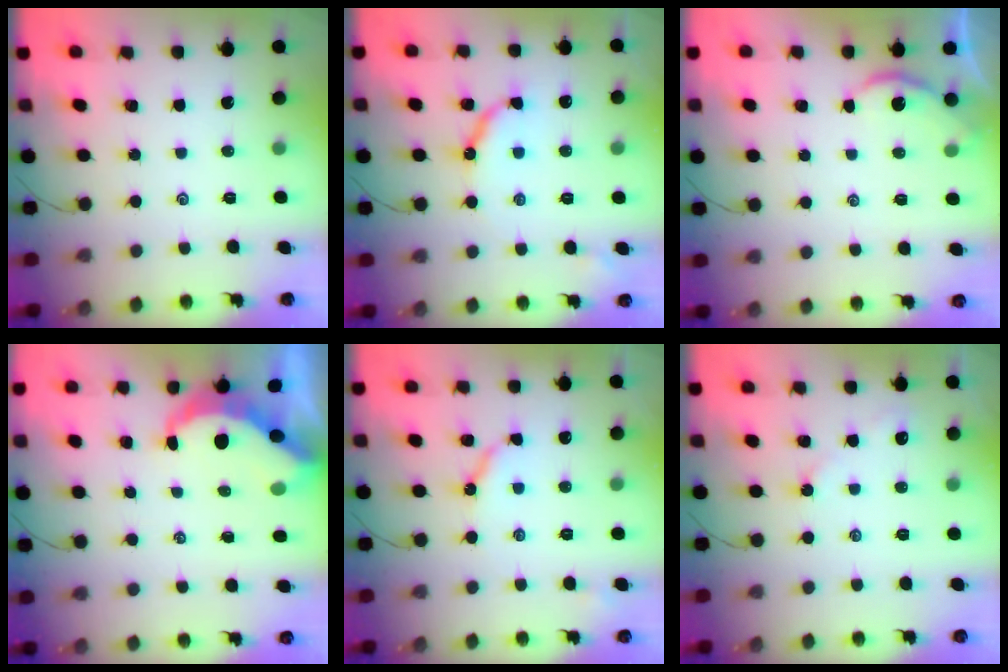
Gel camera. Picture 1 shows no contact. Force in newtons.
{"total": 9.9, "press": 9.9, "slide": 0.7}
{"total": 2.9, "press": 2.9, "slide": 0.2}
{"total": 6.3, "press": 6.3, "slide": 0.8}
{"total": 5.6, "press": 5.6, "slide": 0.4}
{"total": 2.3, "press": 2.3, "slide": 0.3}